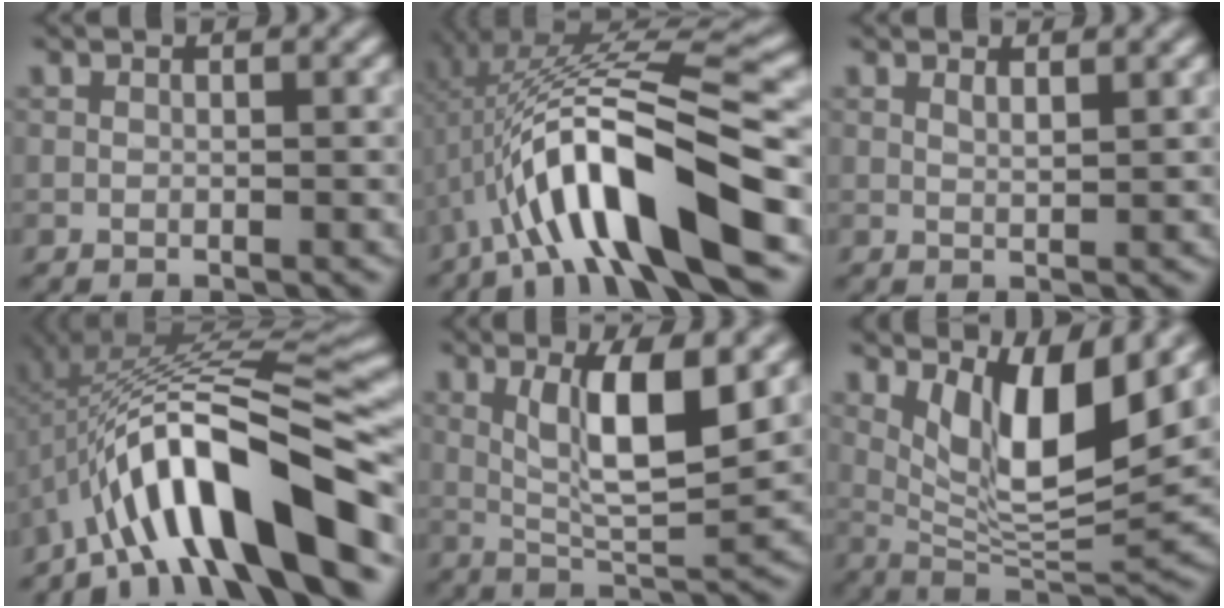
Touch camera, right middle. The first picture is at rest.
{"total": 11.6, "force": [-3.6, 2.8, 10.6], "torque": [-0.188, 0.021, -0.055]}
{"total": 0.7, "force": [0.7, 0.0, 0.3], "torque": [-0.004, 0.003, 0.017]}
{"total": 12.3, "force": [-6.4, 3.0, 10.1], "torque": [-0.153, 0.024, -0.098]}
{"total": 6.8, "force": [1.9, 1.8, 6.3], "torque": [-0.113, -0.002, 0.042]}
{"total": 7.7, "force": [3.3, 2.4, 6.6], "torque": [-0.112, -0.021, 0.069]}